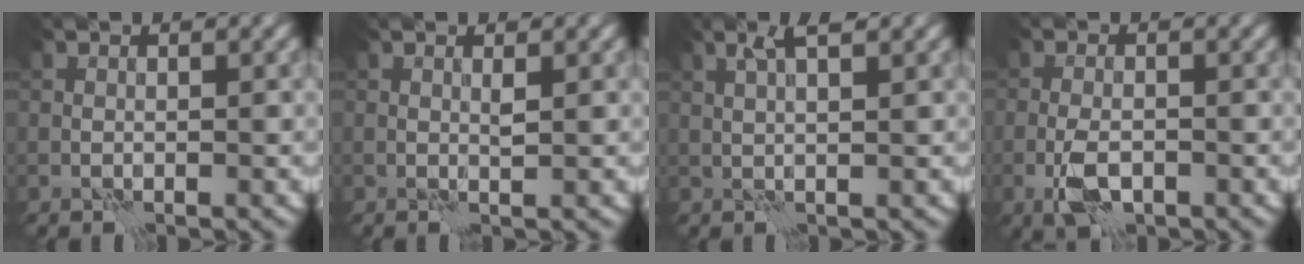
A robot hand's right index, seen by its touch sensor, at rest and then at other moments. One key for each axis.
{"total": 0.5, "fx": 0.3, "fy": 0.0, "fz": 0.4, "tx": -0.010, "ty": 0.002, "tz": 0.005}
{"total": 2.4, "fx": 1.4, "fy": 0.4, "fz": 1.9, "tx": -0.029, "ty": 0.005, "tz": 0.021}
{"total": 3.4, "fx": -1.6, "fy": 1.5, "fz": 2.6, "tx": -0.053, "ty": -0.002, "tz": -0.034}